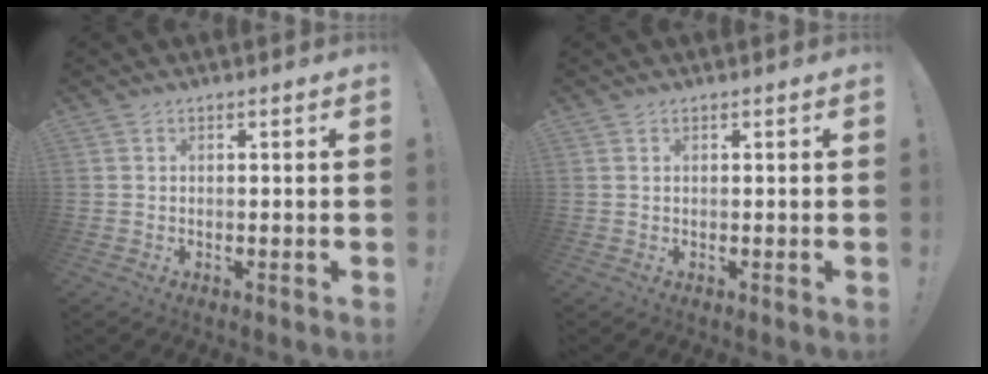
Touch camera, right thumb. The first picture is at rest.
{"total": 0.0}